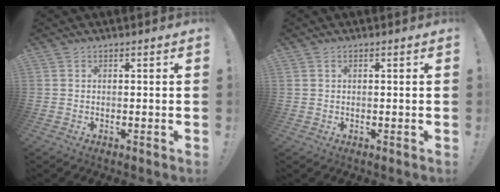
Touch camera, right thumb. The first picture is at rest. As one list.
[{"total": 0.6, "force": [0.3, 0.4, 0.3], "torque": [-0.015, 0.005, 0.008]}]